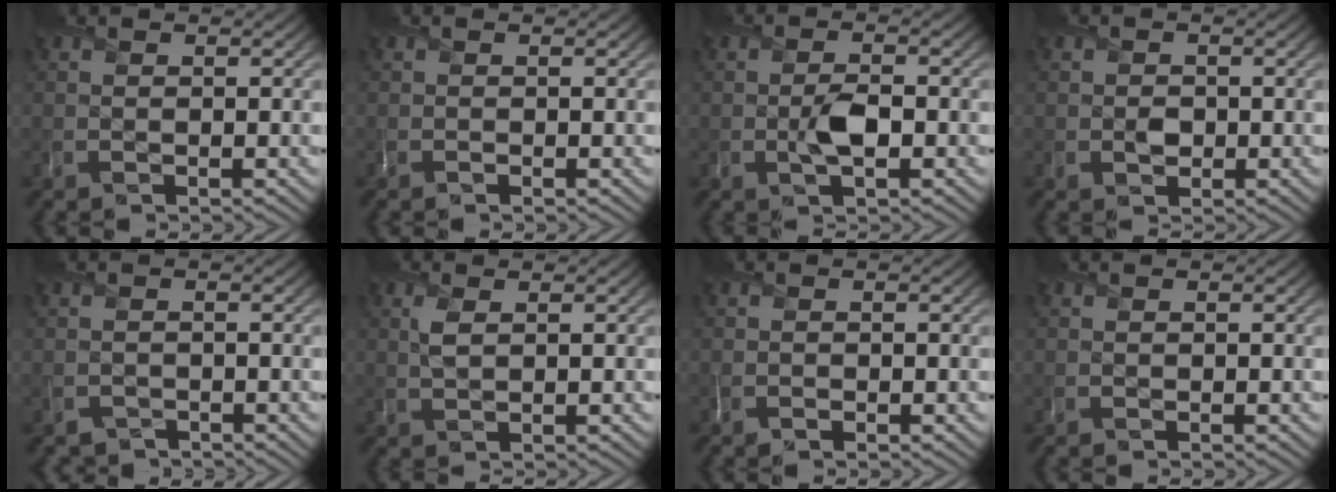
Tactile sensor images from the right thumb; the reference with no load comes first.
{"total": 0.0}
{"total": 3.3, "force": [-0.7, 1.6, 2.8], "torque": [-0.054, -0.002, -0.013]}
{"total": 1.5, "force": [-0.2, 1.4, 0.6], "torque": [-0.012, -0.006, -0.005]}
{"total": 1.5, "force": [-1.3, 0.8, -0.2], "torque": [0.006, -0.006, -0.026]}
{"total": 1.8, "force": [0.7, 0.8, 1.5], "torque": [-0.040, 0.000, 0.016]}
{"total": 0.6, "force": [-0.4, 0.4, 0.2], "torque": [-0.005, -0.001, -0.008]}
{"total": 0.0}